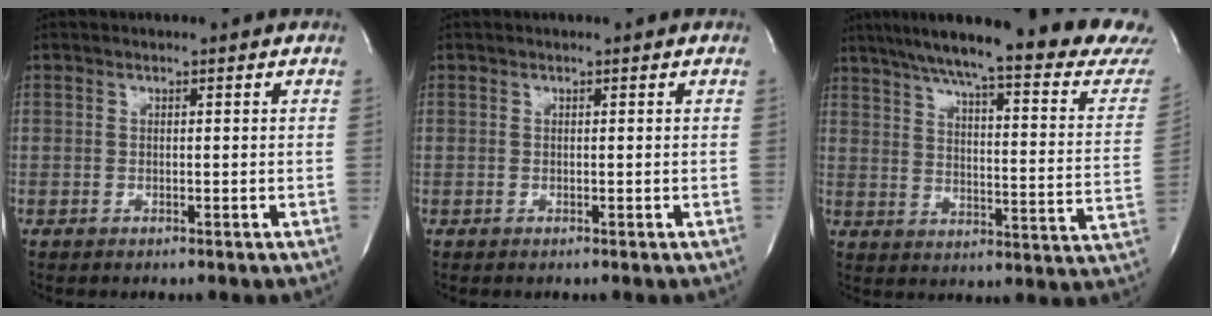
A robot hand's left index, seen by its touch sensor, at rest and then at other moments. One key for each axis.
{"total": 0.0}
{"total": 28.0, "fx": 24.5, "fy": 1.4, "fz": 13.4, "tx": -0.208, "ty": -0.076, "tz": 0.305}